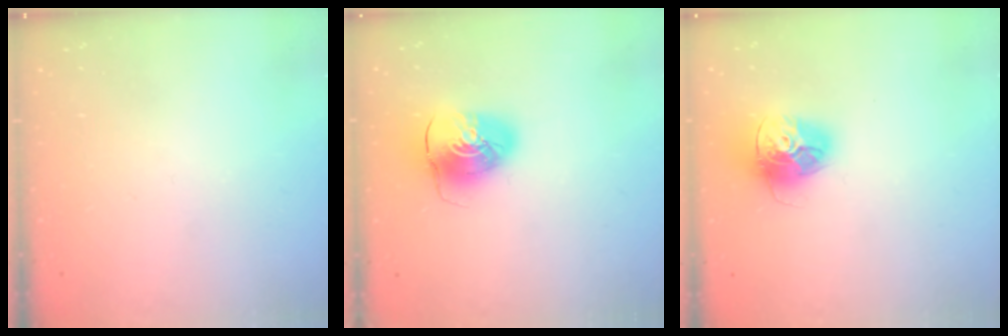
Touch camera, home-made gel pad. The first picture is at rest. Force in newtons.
{"total": 9.7, "press": 9.6, "slide": 1.4}
{"total": 14.9, "press": 14.9, "slide": 1.6}